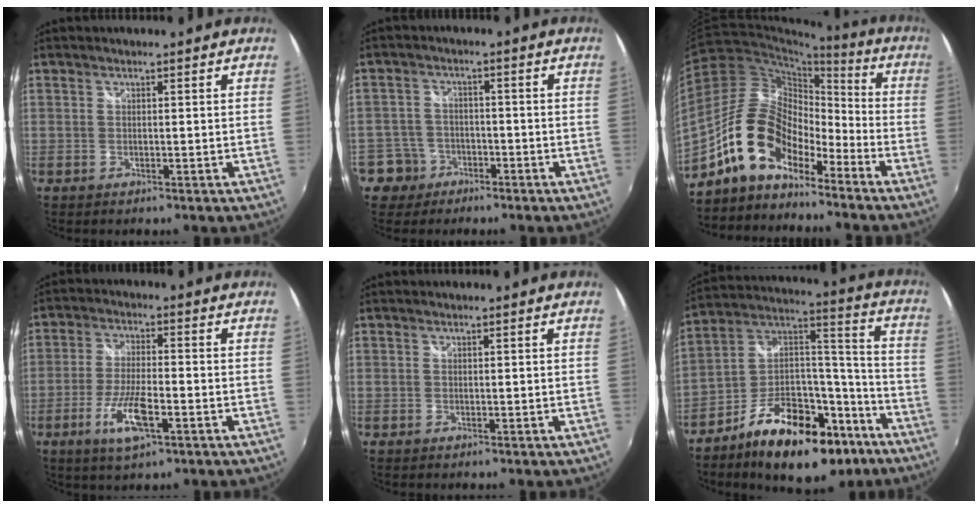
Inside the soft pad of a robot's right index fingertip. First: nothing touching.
{"total": 5.8, "force": [-3.2, 4.9, 0.3], "torque": [-0.017, 0.017, -0.061]}
{"total": 13.9, "force": [-9.7, 6.7, 7.4], "torque": [-0.135, 0.019, -0.188]}
{"total": 8.7, "force": [-3.9, 2.2, 7.5], "torque": [-0.158, -0.010, -0.074]}
{"total": 0.0}
{"total": 22.3, "force": [-13.8, 10.7, 13.9], "torque": [-0.228, 0.043, -0.208]}